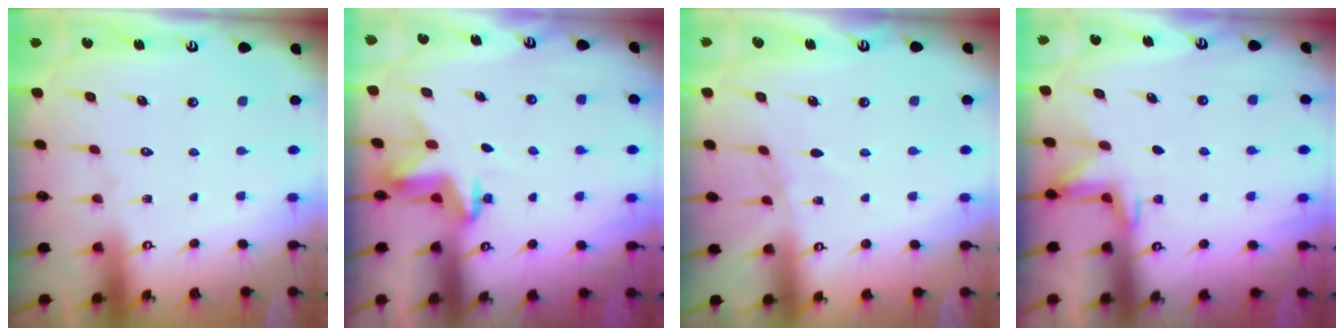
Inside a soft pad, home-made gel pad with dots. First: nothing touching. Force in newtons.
{"total": 3.2, "press": 3.2, "slide": 0.2}
{"total": 4.1, "press": 4.1, "slide": 0.5}
{"total": 3.1, "press": 2.8, "slide": 1.3}